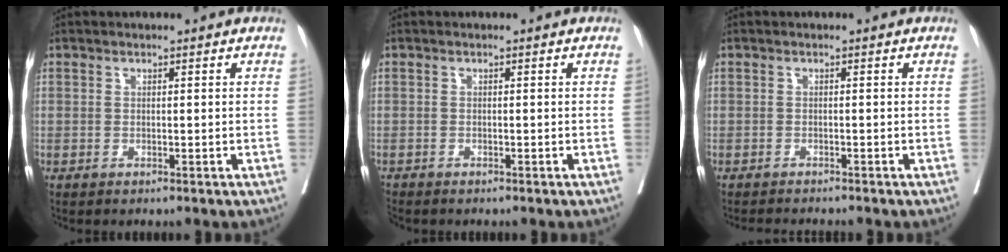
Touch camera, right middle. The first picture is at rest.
{"total": 1.7, "force": [-1.6, 0.5, 0.3], "torque": [-0.011, -0.006, -0.029]}
{"total": 3.7, "force": [-3.6, -0.1, 1.1], "torque": [-0.006, -0.010, -0.053]}